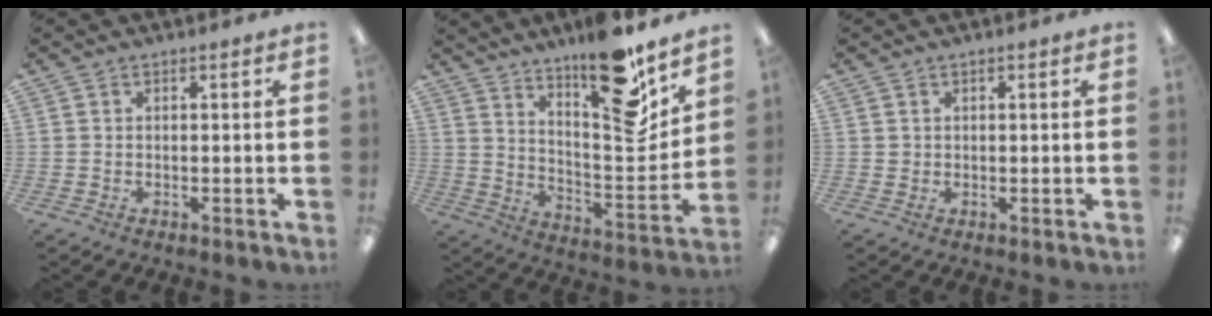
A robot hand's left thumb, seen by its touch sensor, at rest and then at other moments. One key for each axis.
{"total": 18.5, "fx": 14.1, "fy": 5.0, "fz": 10.9, "tx": -0.153, "ty": -0.115, "tz": 0.231}
{"total": 0.8, "fx": 0.4, "fy": 0.7, "fz": 0.0, "tx": -0.001, "ty": 0.003, "tz": 0.006}